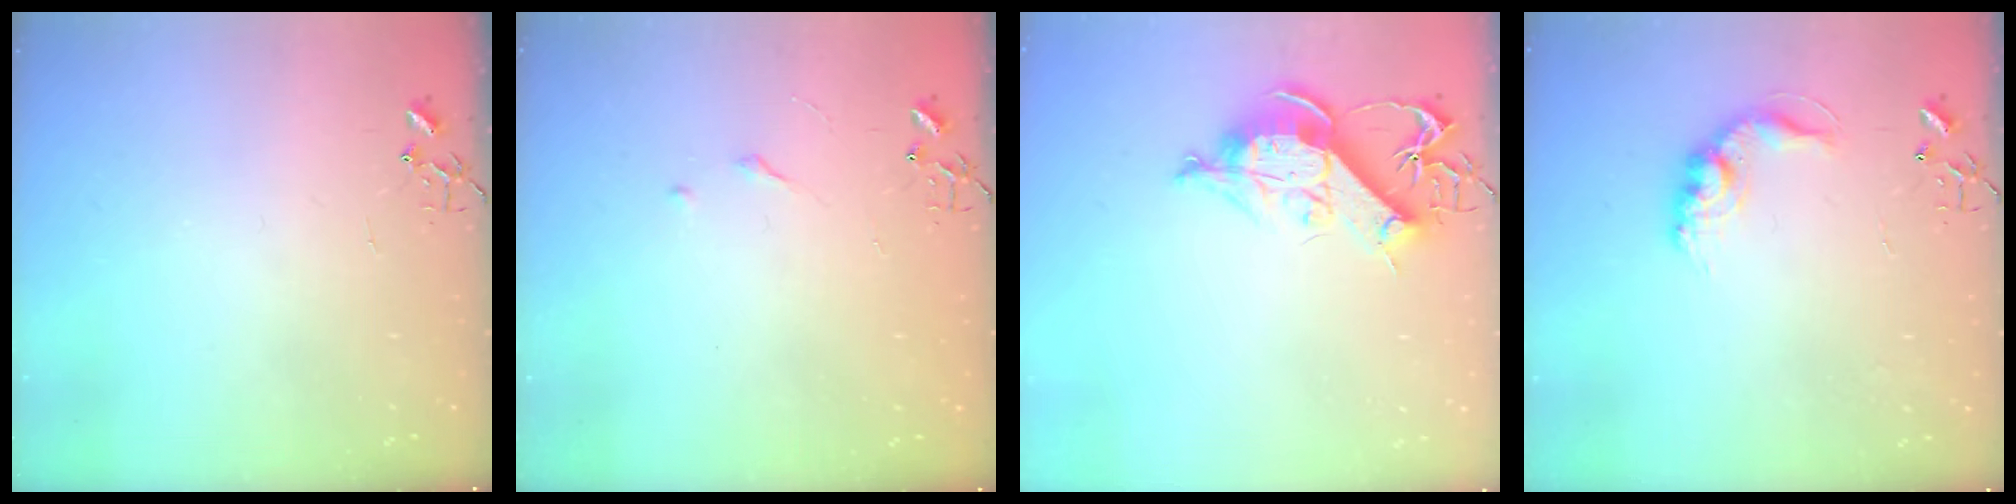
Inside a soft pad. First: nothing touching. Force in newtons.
{"total": 2.7, "press": 2.7, "slide": 0.4}
{"total": 12.2, "press": 12.1, "slide": 1.5}
{"total": 12.6, "press": 12.5, "slide": 0.6}